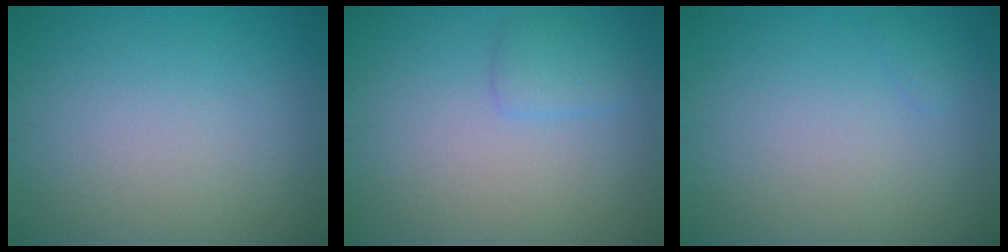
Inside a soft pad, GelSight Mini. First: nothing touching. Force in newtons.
{"total": 1.6, "press": 1.6, "slide": 0.1}
{"total": 0.5, "press": 0.5, "slide": 0.0}